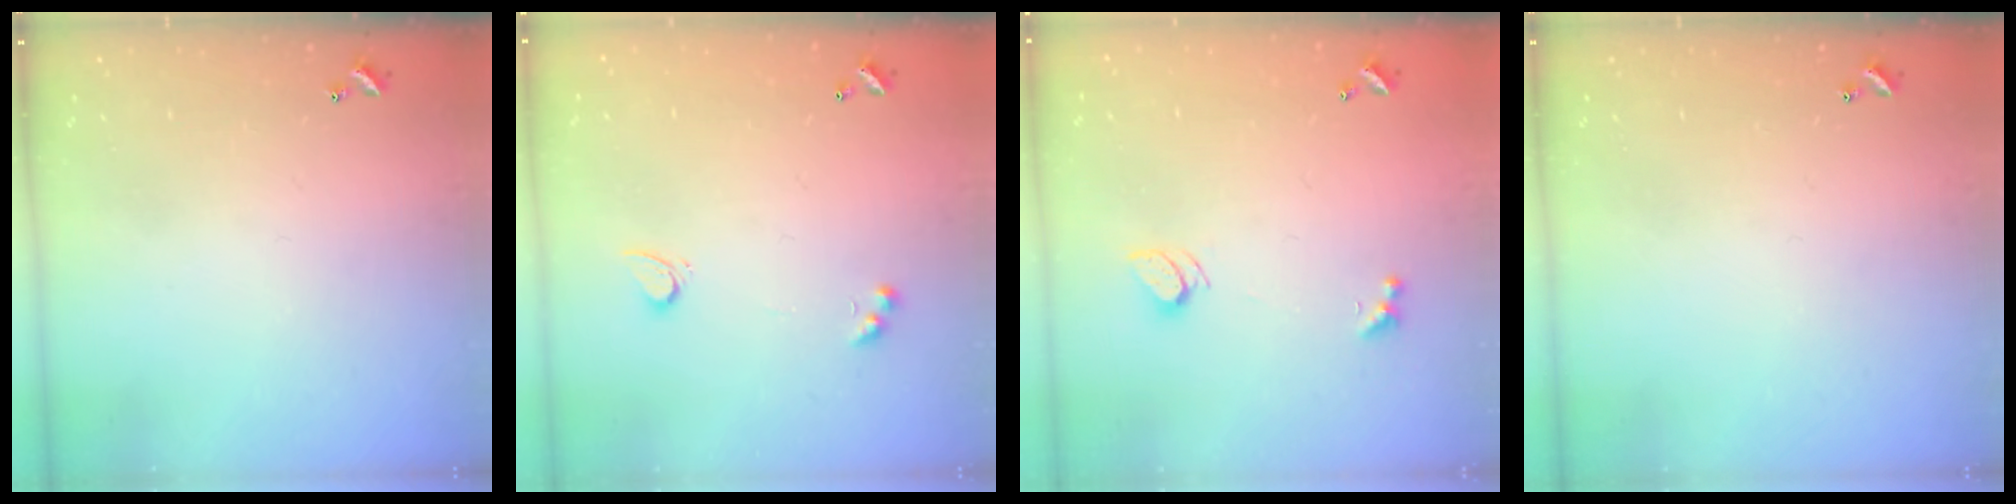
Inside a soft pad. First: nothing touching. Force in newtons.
{"total": 3.0, "press": 2.5, "slide": 1.6}
{"total": 2.5, "press": 2.4, "slide": 0.7}
{"total": 0.0}